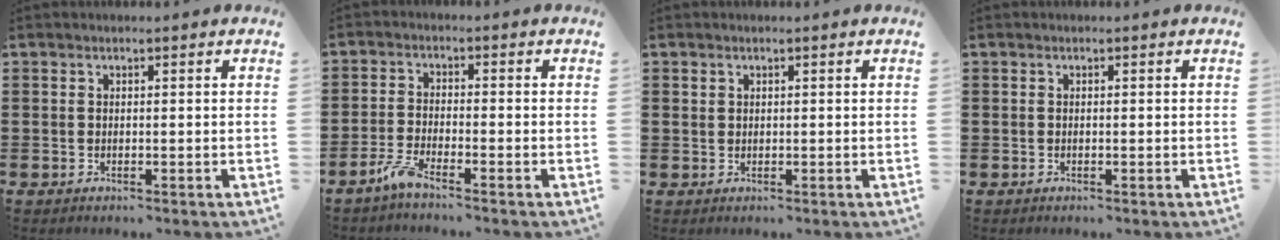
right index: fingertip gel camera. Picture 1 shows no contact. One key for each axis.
{"total": 3.3, "fx": -2.6, "fy": 0.1, "fz": 2.0, "tx": -0.056, "ty": -0.007, "tz": -0.053}
{"total": 0.8, "fx": 0.6, "fy": 0.6, "fz": 0.1, "tx": -0.003, "ty": 0.002, "tz": 0.012}
{"total": 0.0}